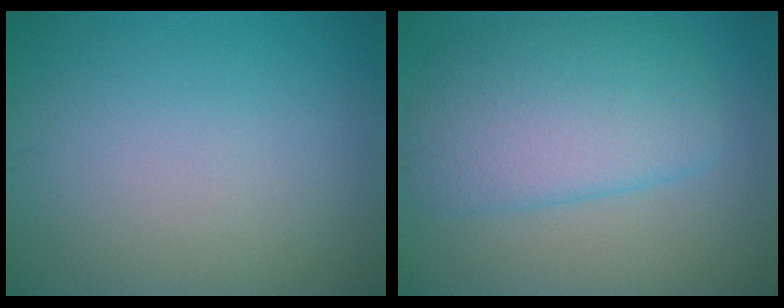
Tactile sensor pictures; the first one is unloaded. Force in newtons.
{"total": 6.5, "press": 6.5, "slide": 0.2}